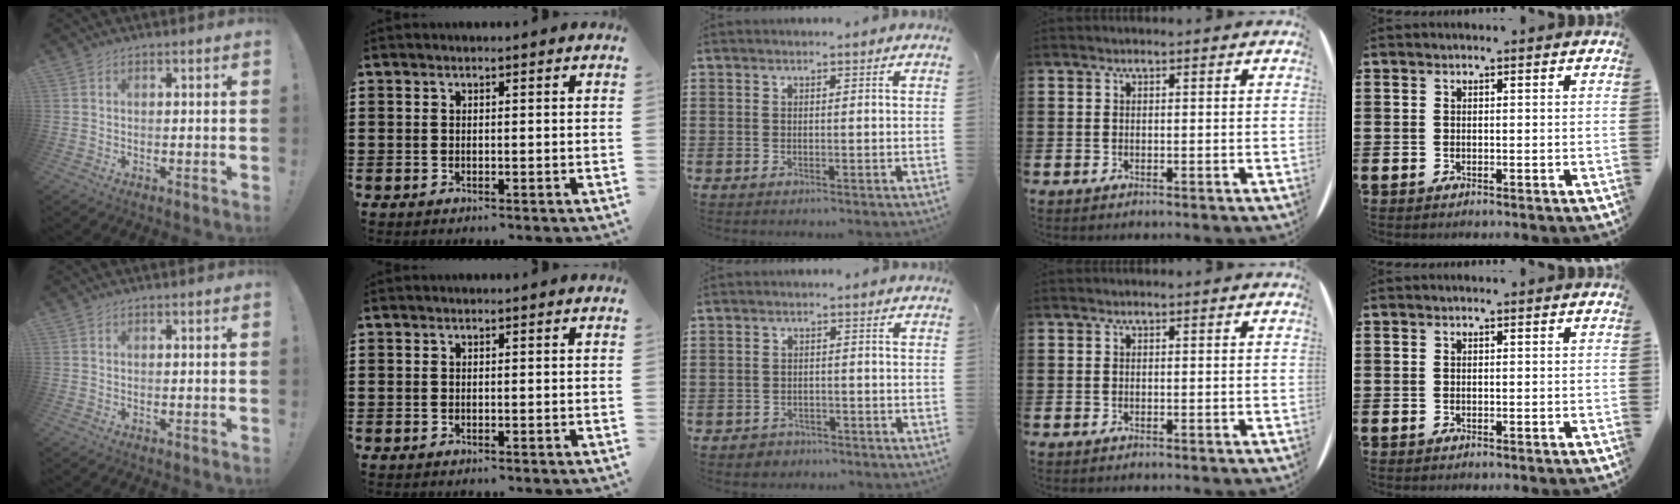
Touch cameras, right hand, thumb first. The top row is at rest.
{"middle": {"total": 1.4, "force": [-1.3, 0.7, -0.1], "torque": [-0.004, 0.003, -0.030]}}